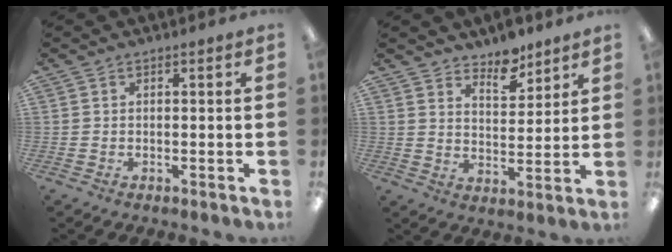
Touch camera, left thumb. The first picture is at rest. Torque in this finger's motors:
{"motor_torque": [0.06, 0.12, -0.08, 0.03, 0.00]}